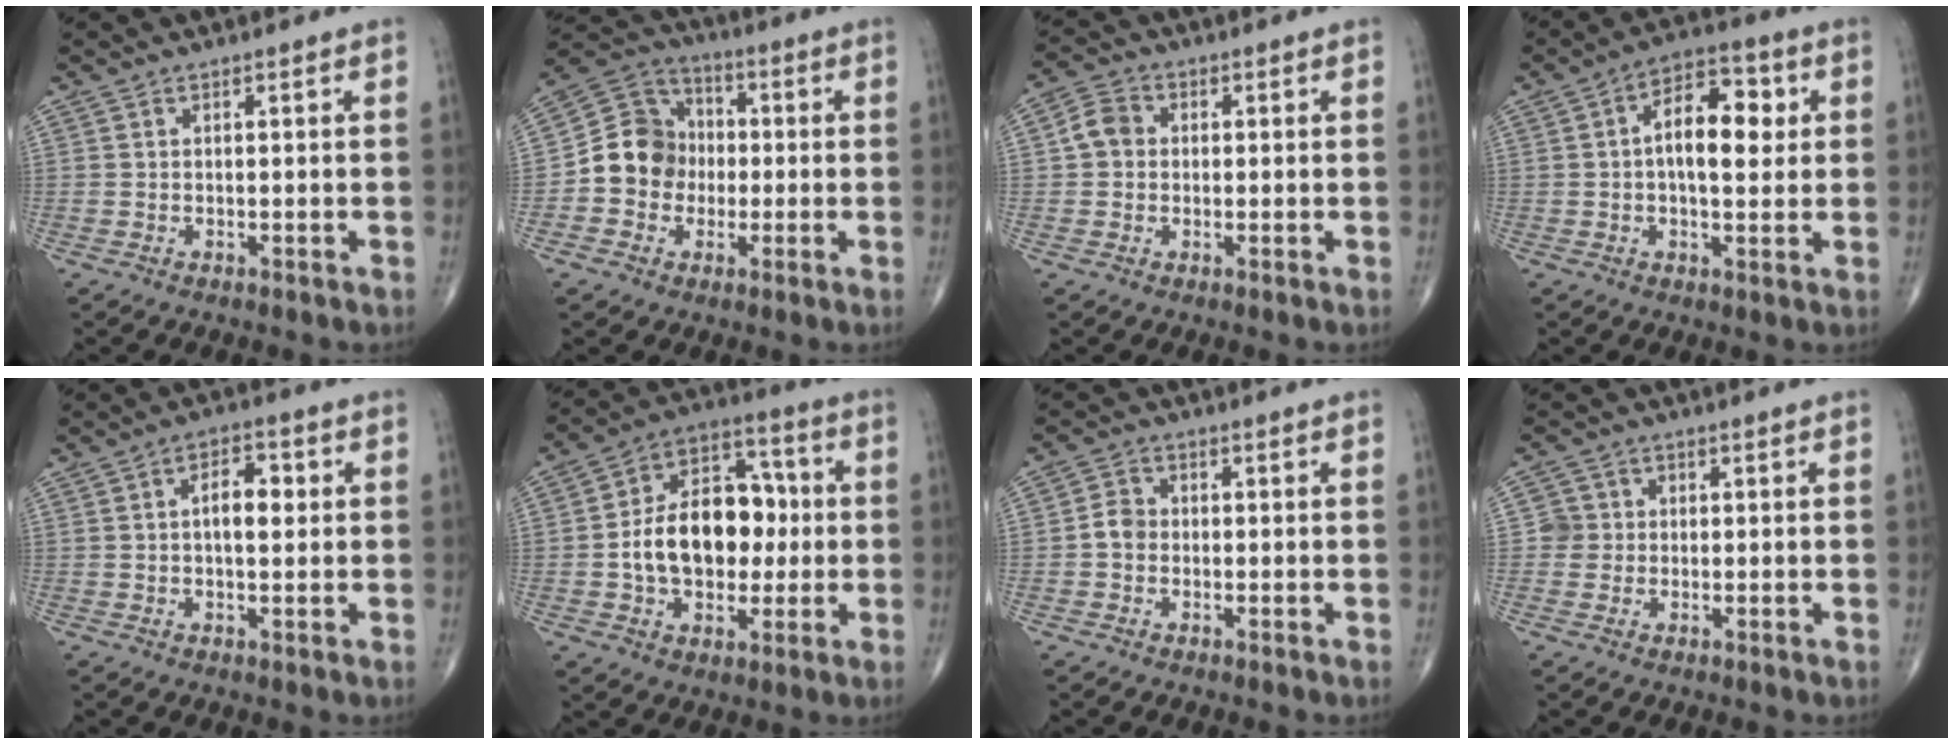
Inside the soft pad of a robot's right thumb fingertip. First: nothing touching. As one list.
[{"total": 11.1, "force": [-1.5, 10.0, 4.6], "torque": [-0.050, 0.036, -0.038]}, {"total": 4.6, "force": [0.2, 4.0, 2.3], "torque": [-0.035, 0.012, -0.004]}, {"total": 10.8, "force": [1.4, 5.7, 9.1], "torque": [-0.125, 0.017, 0.015]}, {"total": 5.9, "force": [0.7, 3.0, 5.0], "torque": [-0.070, 0.009, 0.004]}, {"total": 20.3, "force": [-0.4, 13.8, 14.9], "torque": [-0.203, 0.038, -0.003]}, {"total": 3.3, "force": [-0.6, 2.7, 1.6], "torque": [-0.020, 0.011, -0.017]}, {"total": 3.4, "force": [0.0, 3.4, 0.3], "torque": [0.023, 0.009, -0.006]}]